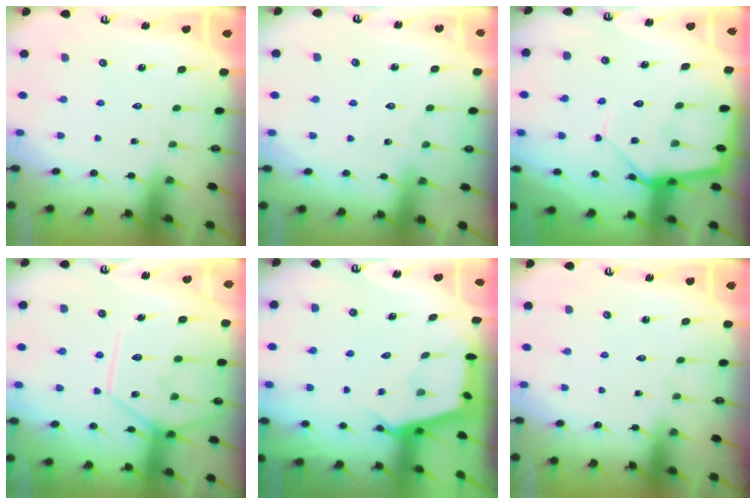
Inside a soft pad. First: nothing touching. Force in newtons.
{"total": 2.9, "press": 2.9, "slide": 0.5}
{"total": 10.9, "press": 10.9, "slide": 0.9}
{"total": 13.4, "press": 13.3, "slide": 1.3}
{"total": 2.7, "press": 2.7, "slide": 0.3}
{"total": 0.0}